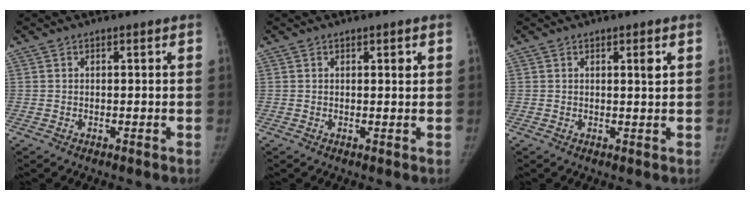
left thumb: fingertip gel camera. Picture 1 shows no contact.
{"total": 1.2, "force": [0.5, 0.4, 1.0], "torque": [-0.010, -0.001, 0.008]}
{"total": 1.8, "force": [0.8, 0.2, 1.6], "torque": [-0.024, -0.004, 0.012]}